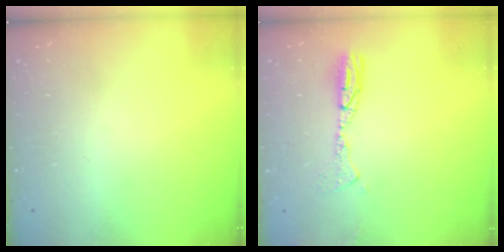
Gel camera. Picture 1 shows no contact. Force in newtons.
{"total": 9.6, "press": 9.5, "slide": 1.9}